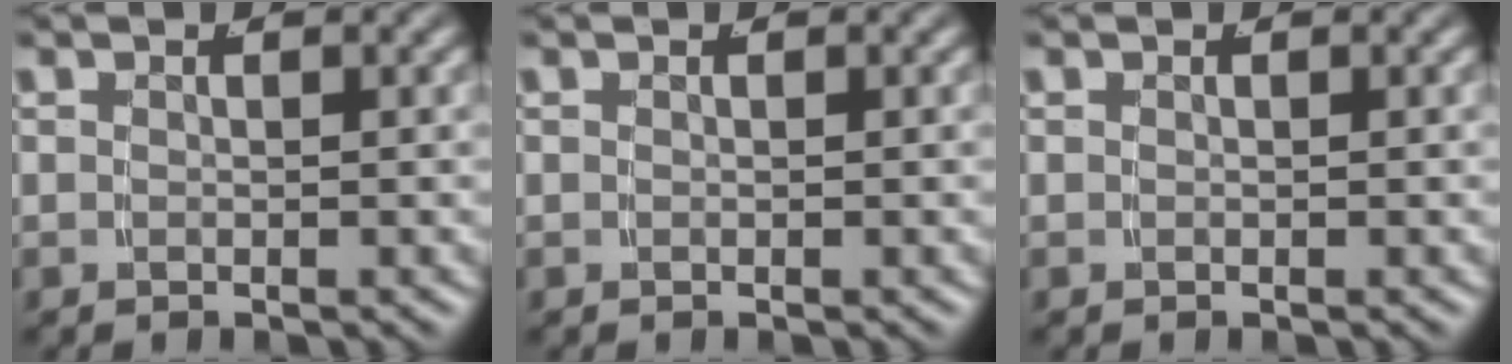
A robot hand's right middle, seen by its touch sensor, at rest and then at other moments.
{"total": 0.0}
{"total": 0.0}